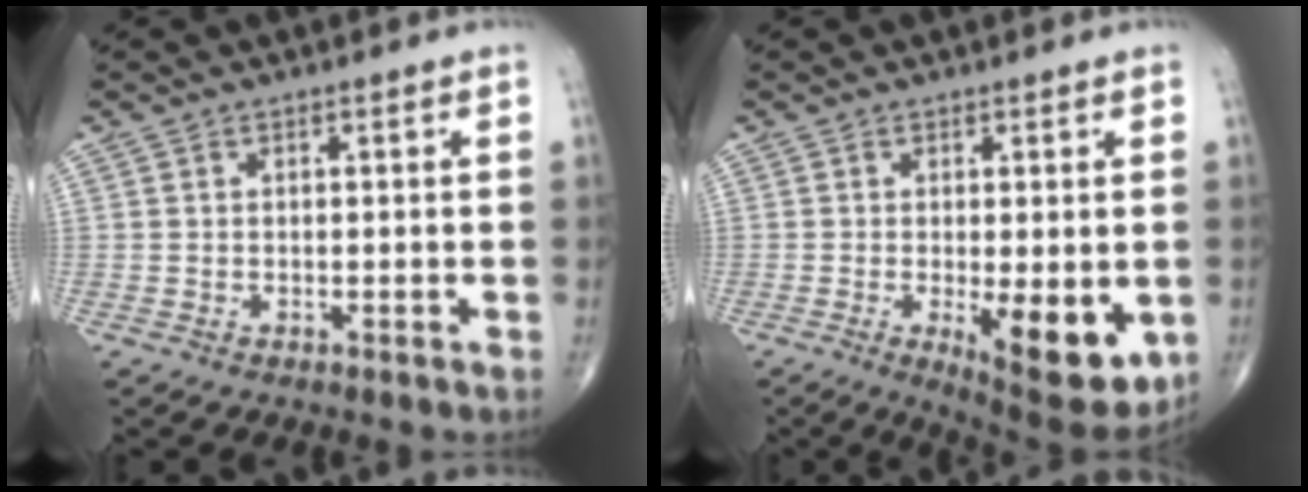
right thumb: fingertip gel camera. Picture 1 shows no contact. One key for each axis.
{"total": 12.1, "fx": -2.8, "fy": 4.2, "fz": 11.0, "tx": -0.132, "ty": -0.025, "tz": -0.028}